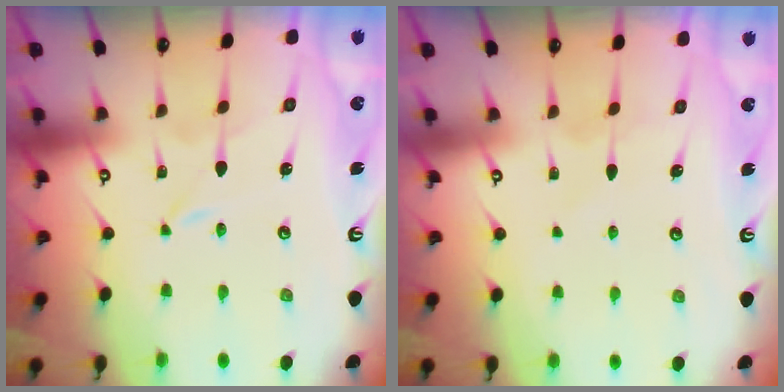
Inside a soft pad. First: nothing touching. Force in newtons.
{"total": 4.2, "press": 4.2, "slide": 0.5}